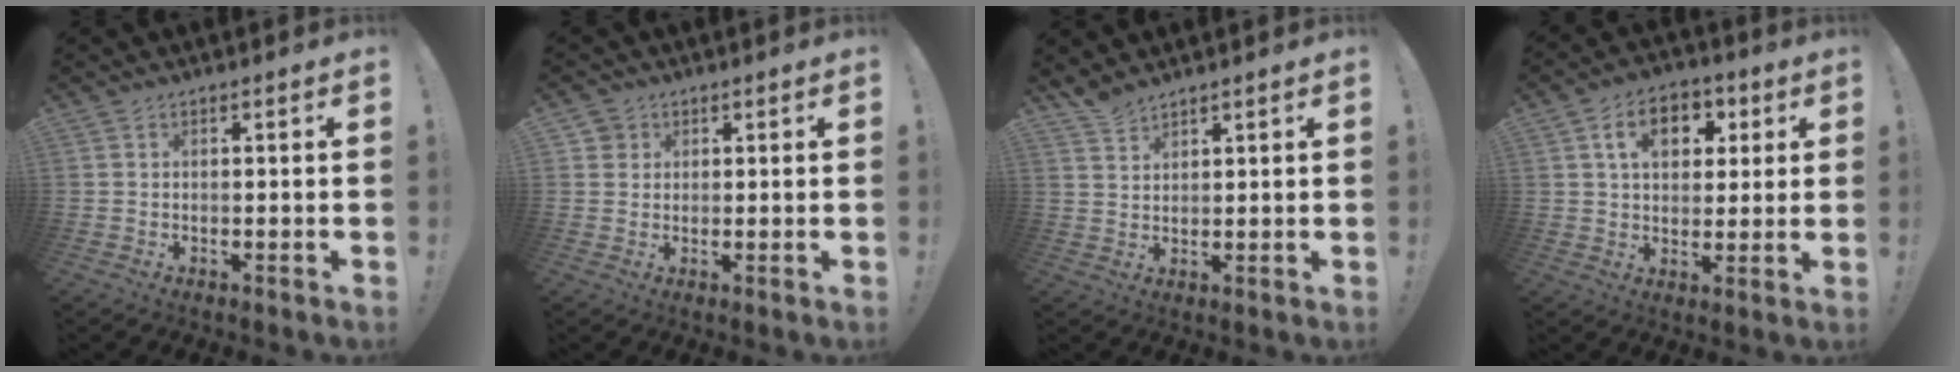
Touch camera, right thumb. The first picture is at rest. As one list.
[{"total": 2.9, "force": [1.3, 2.6, 0.4], "torque": [-0.001, -0.004, 0.023]}, {"total": 4.0, "force": [3.7, 1.0, 1.1], "torque": [-0.020, -0.021, 0.070]}, {"total": 11.1, "force": [3.9, 7.8, 7.0], "torque": [-0.101, -0.001, 0.071]}]